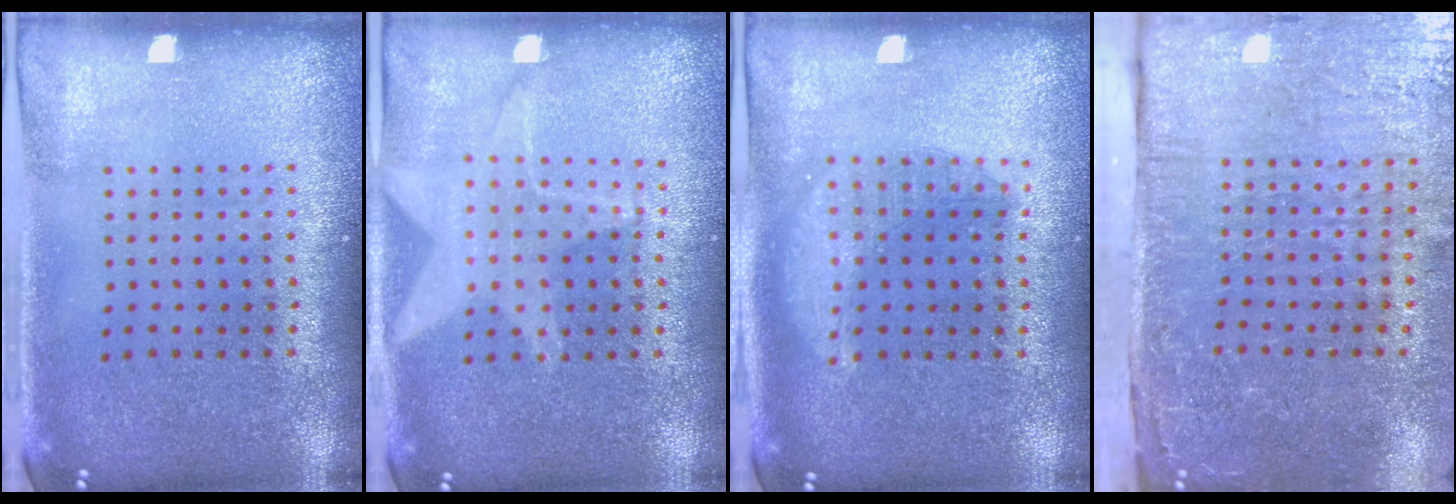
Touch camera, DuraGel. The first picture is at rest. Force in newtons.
{"total": 1.1, "press": 1.1, "slide": 0.1}
{"total": 1.3, "press": 1.3, "slide": 0.3}
{"total": 5.0, "press": 4.0, "slide": 3.0}